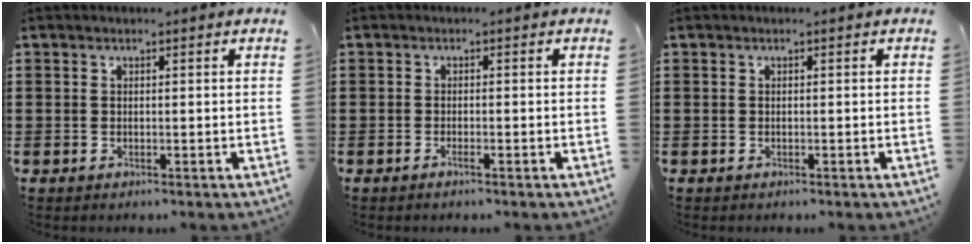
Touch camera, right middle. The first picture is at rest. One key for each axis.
{"total": 0.9, "fx": -0.6, "fy": 0.1, "fz": 0.7, "tx": -0.013, "ty": -0.004, "tz": -0.011}
{"total": 0.0}